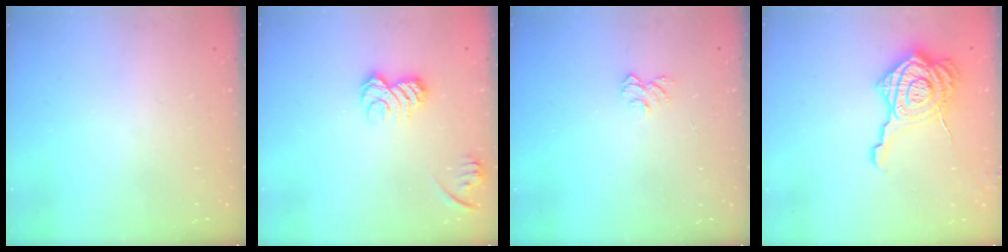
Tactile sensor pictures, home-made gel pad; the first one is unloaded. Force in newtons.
{"total": 10.4, "press": 10.4, "slide": 0.3}
{"total": 7.1, "press": 7.0, "slide": 0.6}
{"total": 15.8, "press": 15.8, "slide": 1.2}